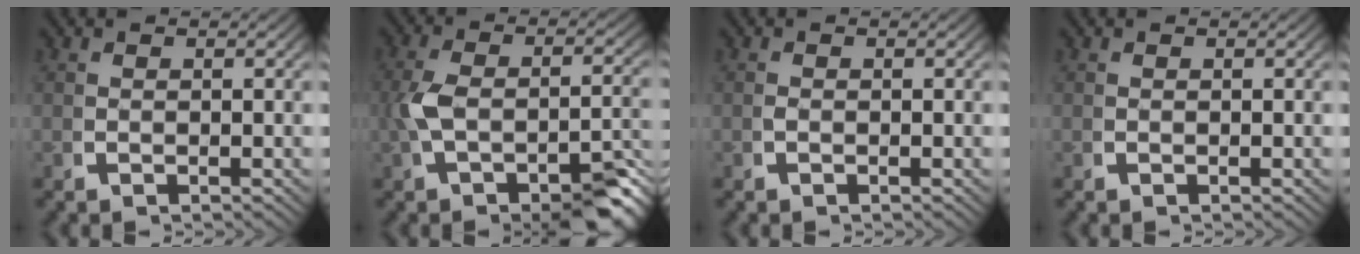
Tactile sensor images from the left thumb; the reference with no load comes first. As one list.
[{"total": 7.5, "force": [-2.9, 3.4, 6.0], "torque": [-0.115, -0.014, -0.034]}, {"total": 0.0}, {"total": 0.0}]